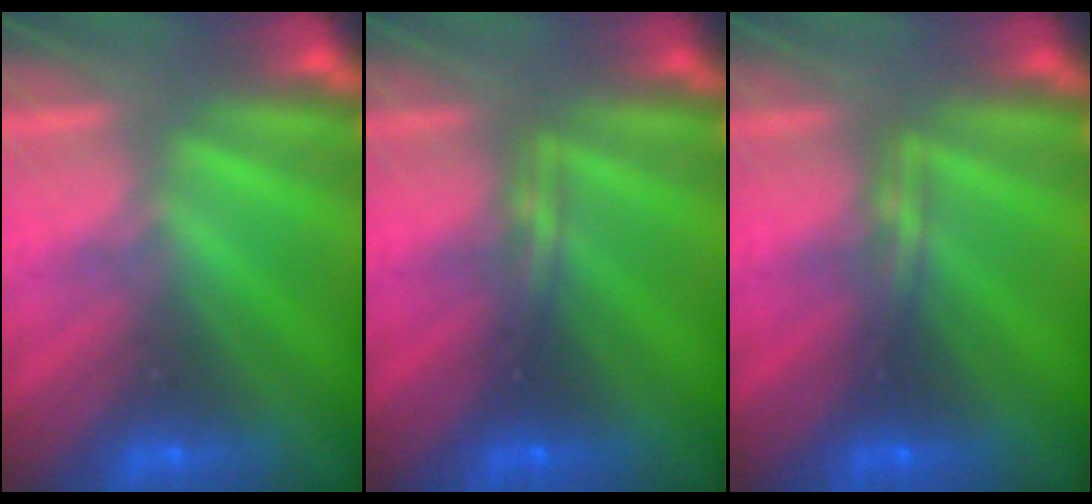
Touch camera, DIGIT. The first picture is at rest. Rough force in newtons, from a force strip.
{"total": 2.2}
{"total": 2.2}